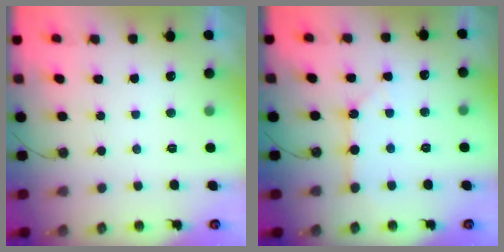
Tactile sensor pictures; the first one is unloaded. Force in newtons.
{"total": 2.5, "press": 2.5, "slide": 0.2}